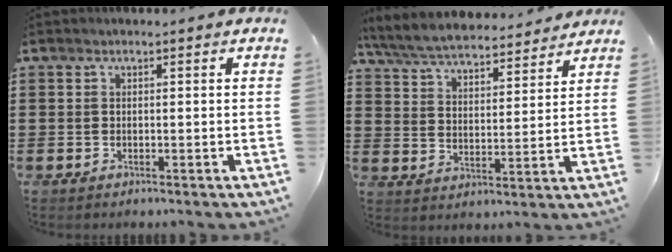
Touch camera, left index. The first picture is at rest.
{"total": 6.4, "force": [6.2, 0.7, 1.7], "torque": [-0.062, -0.036, 0.107]}